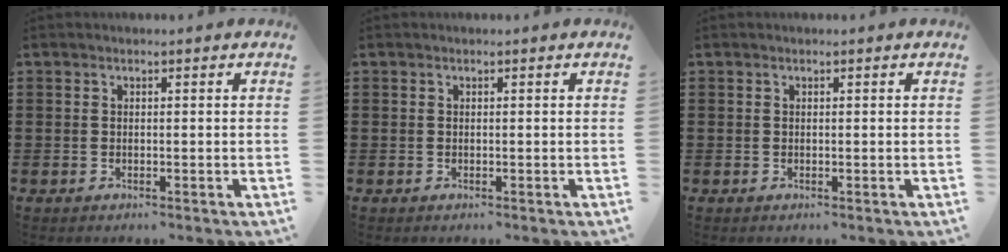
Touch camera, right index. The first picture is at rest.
{"total": 0.0}
{"total": 0.0}